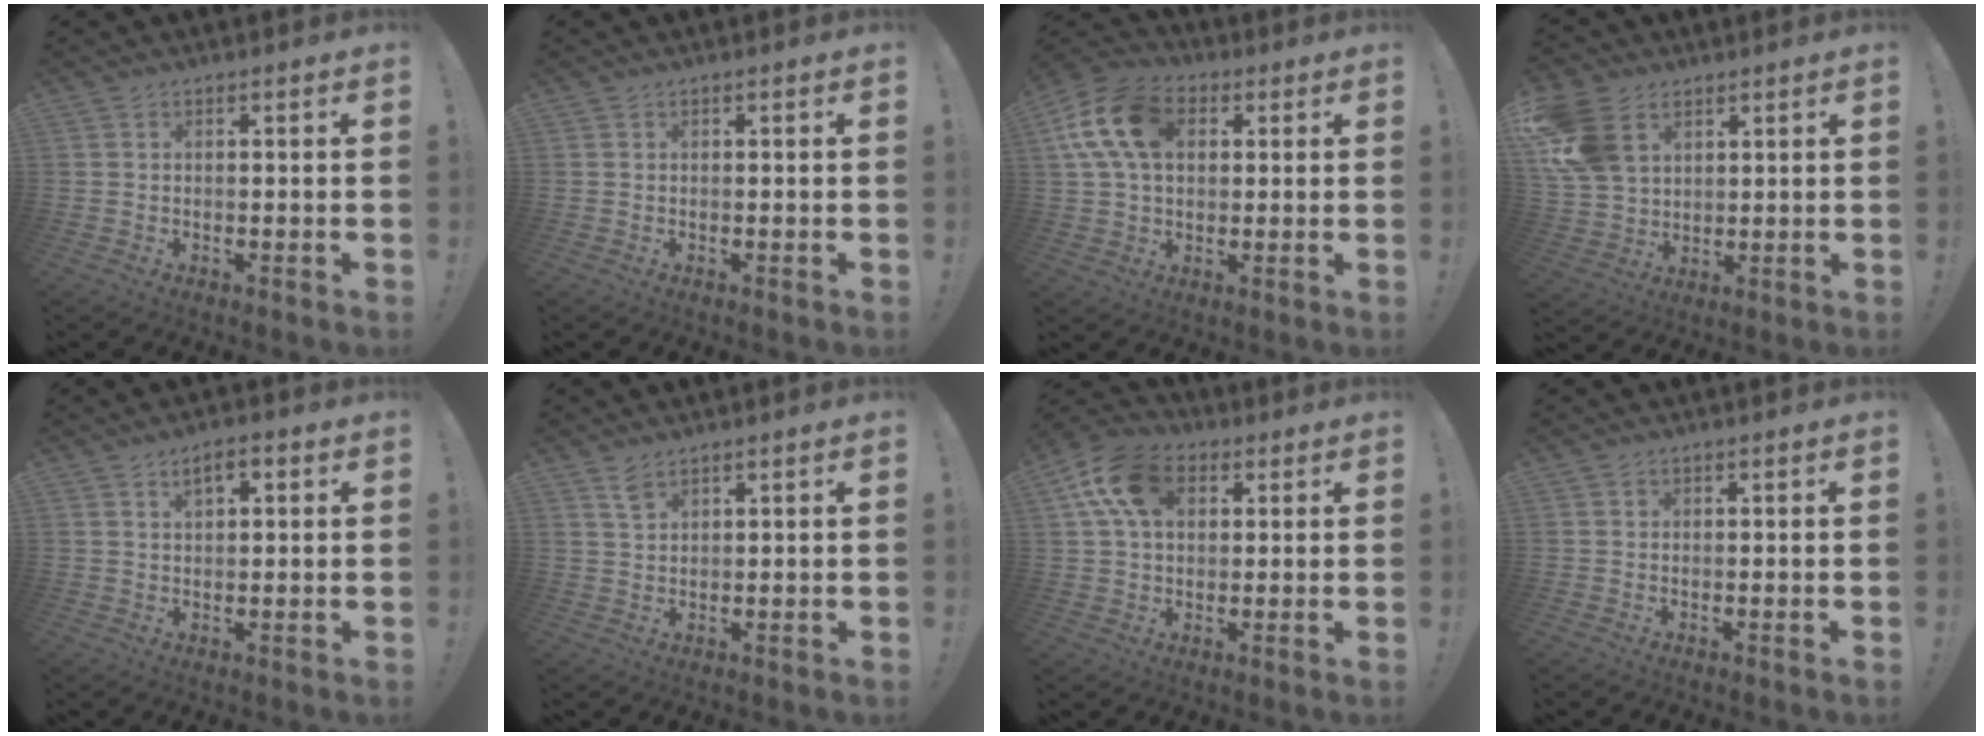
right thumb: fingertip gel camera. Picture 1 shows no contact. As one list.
[{"total": 0.0}, {"total": 16.4, "force": [4.6, 11.2, 11.0], "torque": [-0.195, -0.001, 0.086]}, {"total": 13.9, "force": [5.9, 9.9, 7.7], "torque": [-0.151, -0.017, 0.121]}, {"total": 4.1, "force": [1.8, 1.9, 3.1], "torque": [-0.041, -0.002, 0.027]}, {"total": 3.5, "force": [2.4, 1.5, 2.1], "torque": [-0.031, -0.013, 0.042]}, {"total": 14.6, "force": [4.9, 10.1, 9.4], "torque": [-0.157, -0.003, 0.096]}, {"total": 0.6, "force": [0.1, 0.5, 0.0], "torque": [0.008, -0.001, 0.001]}]